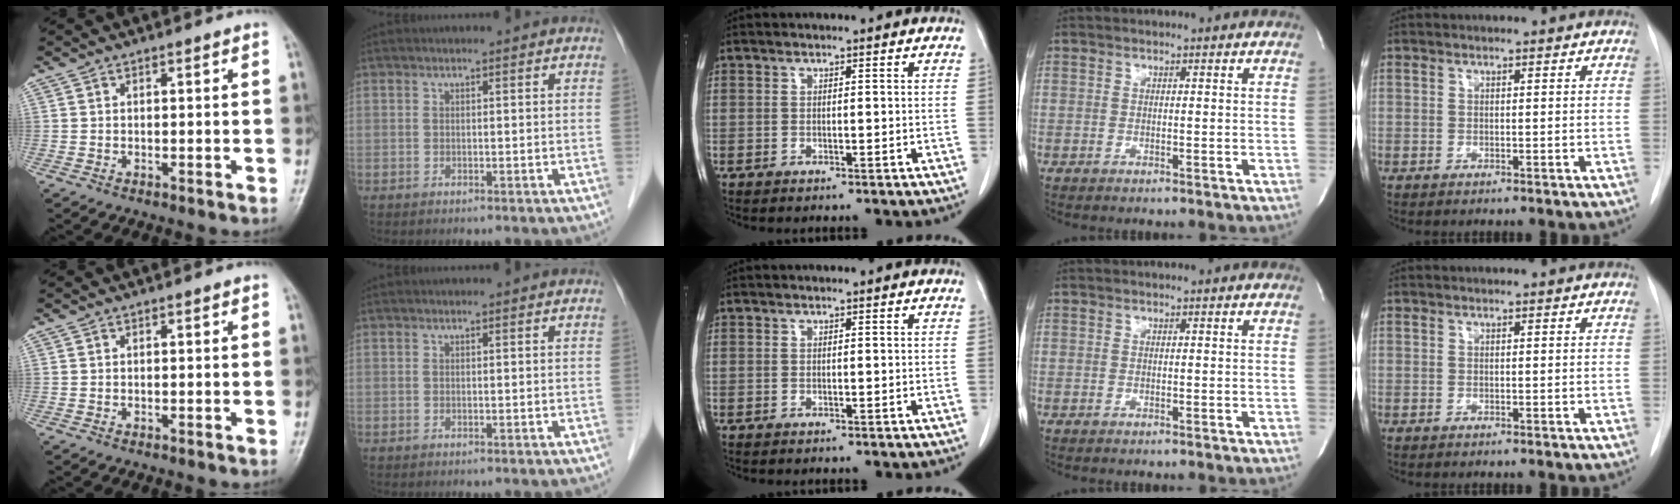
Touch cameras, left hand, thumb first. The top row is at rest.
{}